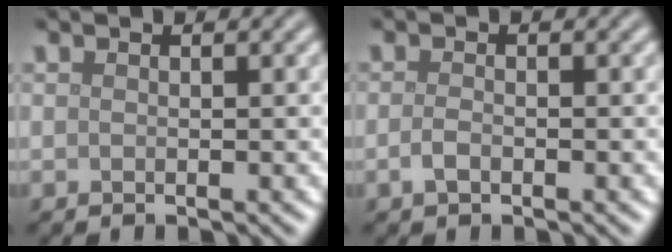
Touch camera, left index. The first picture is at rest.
{"total": 1.1, "force": [-0.5, 0.5, 0.9], "torque": [-0.020, -0.002, -0.012]}